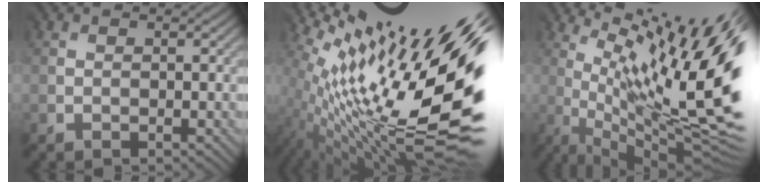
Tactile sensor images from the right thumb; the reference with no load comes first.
{"total": 18.6, "force": [4.2, 5.2, 17.4], "torque": [-0.283, -0.018, 0.077]}
{"total": 17.5, "force": [5.0, 3.8, 16.4], "torque": [-0.256, -0.002, 0.115]}